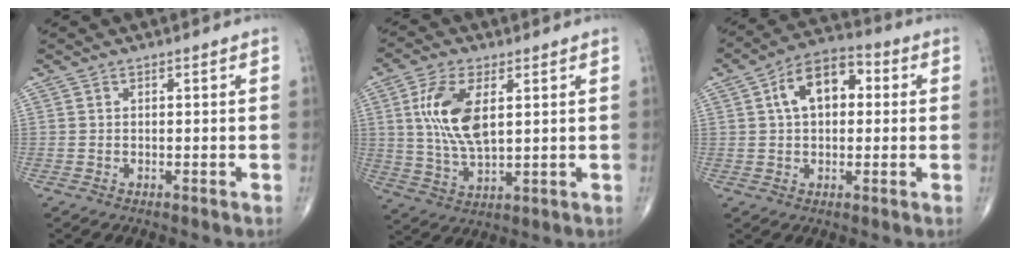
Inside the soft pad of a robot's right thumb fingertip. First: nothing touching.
{"total": 11.6, "force": [2.8, 5.4, 9.9], "torque": [-0.202, -0.013, 0.060]}
{"total": 10.8, "force": [2.1, 6.6, 8.2], "torque": [-0.119, 0.025, 0.025]}